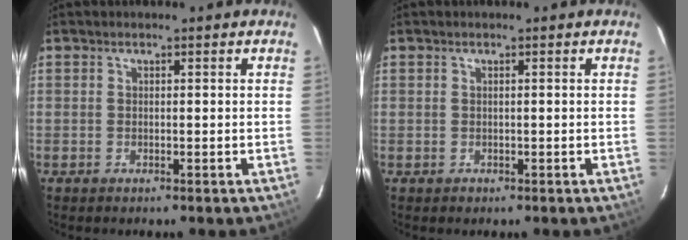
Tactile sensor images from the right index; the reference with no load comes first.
{"total": 0.9, "force": [-0.2, 0.9, 0.0], "torque": [0.002, 0.003, 0.000]}